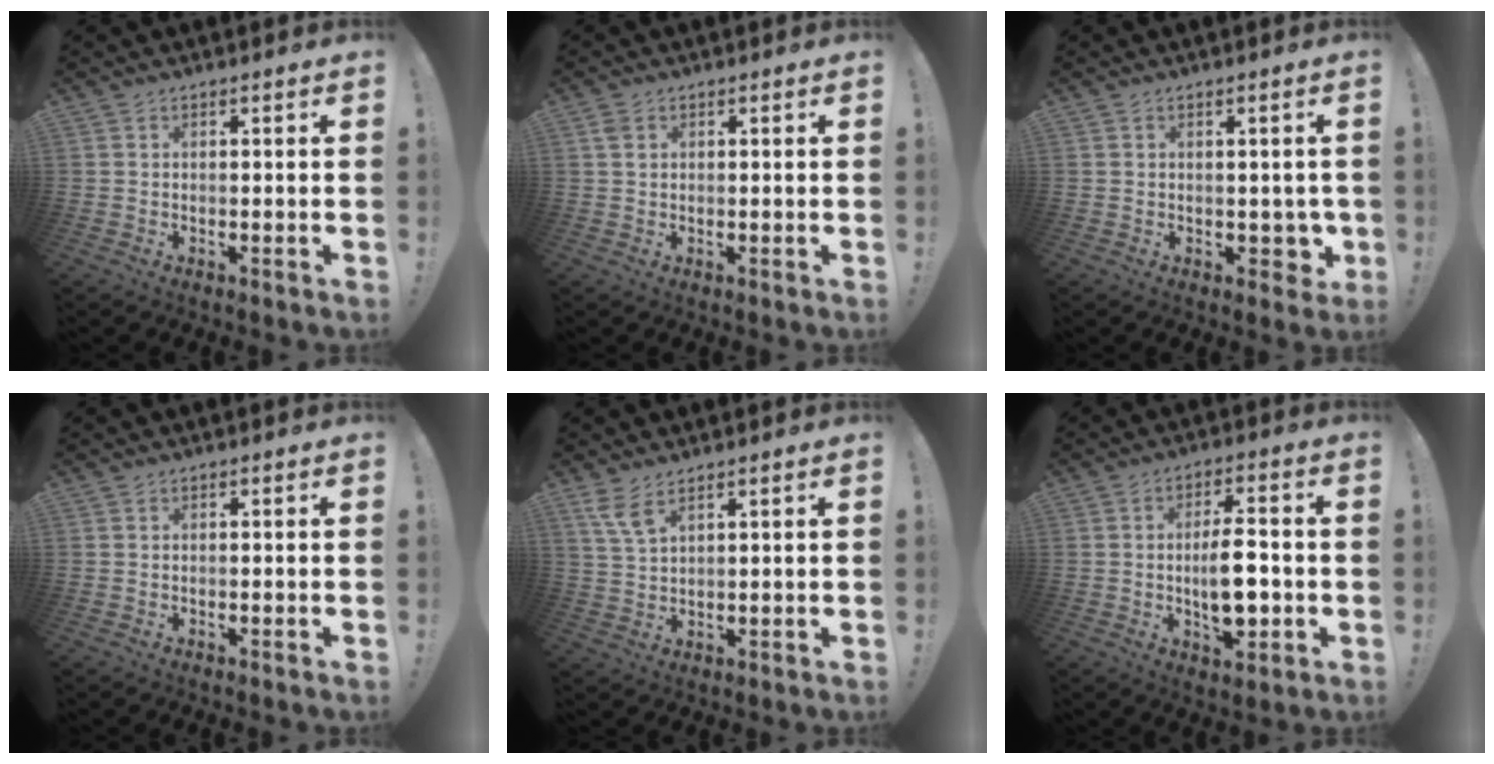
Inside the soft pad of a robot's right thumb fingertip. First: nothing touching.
{"total": 2.1, "force": [0.9, 1.5, 1.1], "torque": [-0.016, 0.003, 0.016]}
{"total": 4.5, "force": [-0.1, 3.9, 2.2], "torque": [-0.012, 0.002, 0.003]}
{"total": 0.0}
{"total": 5.5, "force": [3.6, 1.6, 3.8], "torque": [-0.078, -0.013, 0.068]}
{"total": 11.6, "force": [-1.9, 4.7, 10.4], "torque": [-0.177, 0.001, -0.036]}